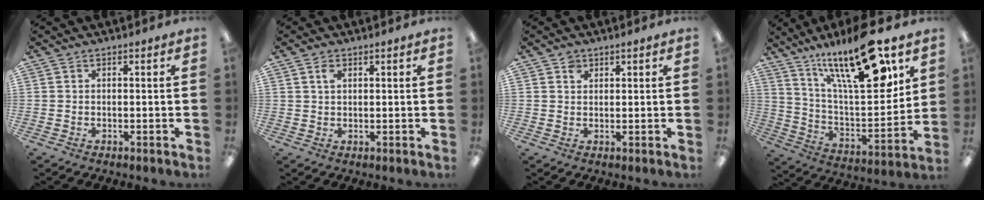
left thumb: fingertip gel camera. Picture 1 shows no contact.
{"total": 2.0, "force": [1.2, 1.0, 1.3], "torque": [-0.022, -0.002, 0.019]}
{"total": 1.7, "force": [1.2, 1.1, 0.5], "torque": [-0.004, -0.005, 0.023]}
{"total": 25.6, "force": [16.4, 7.9, 18.0], "torque": [-0.296, -0.091, 0.268]}